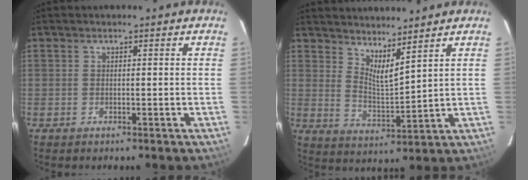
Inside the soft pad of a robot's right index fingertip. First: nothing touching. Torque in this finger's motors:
{"motor_torque": [-0.04, 0.19, 0.02, 0.01]}